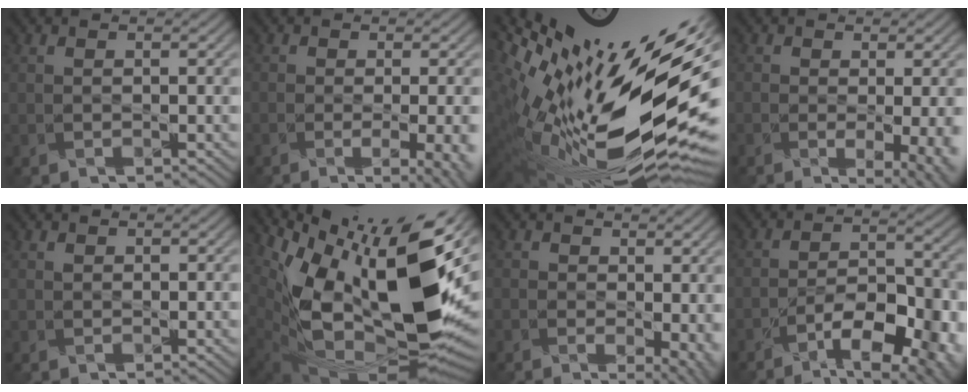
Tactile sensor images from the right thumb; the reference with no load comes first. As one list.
[{"total": 7.9, "force": [-2.4, 3.2, 6.8], "torque": [-0.064, -0.009, -0.019]}, {"total": 18.4, "force": [1.1, 7.1, 16.9], "torque": [-0.294, -0.023, 0.025]}, {"total": 8.4, "force": [-1.9, 3.7, 7.3], "torque": [-0.065, -0.006, -0.010]}, {"total": 0.6, "force": [0.5, 0.4, -0.1], "torque": [0.003, -0.004, 0.013]}, {"total": 18.7, "force": [3.0, 9.8, 15.7], "torque": [-0.269, -0.022, 0.066]}, {"total": 5.9, "force": [-0.8, 3.1, 5.0], "torque": [-0.068, -0.018, 0.004]}, {"total": 11.9, "force": [-7.5, 4.7, 8.0], "torque": [-0.115, -0.005, -0.110]}]